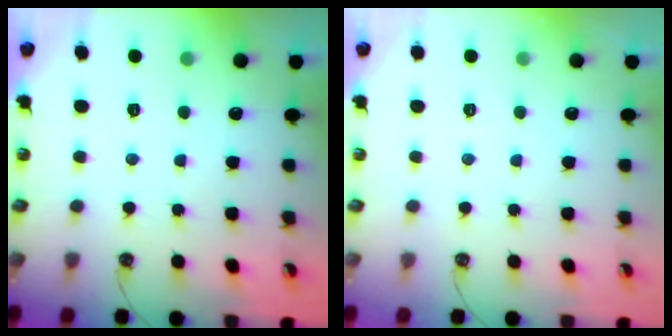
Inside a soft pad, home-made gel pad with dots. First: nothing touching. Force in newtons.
{"total": 0.0}